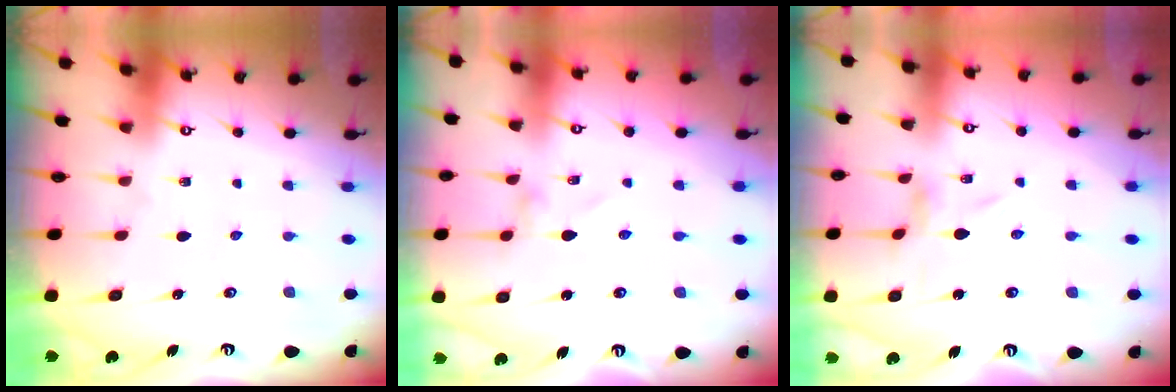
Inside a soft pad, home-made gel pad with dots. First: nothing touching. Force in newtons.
{"total": 1.1, "press": 1.1, "slide": 0.1}
{"total": 0.0}